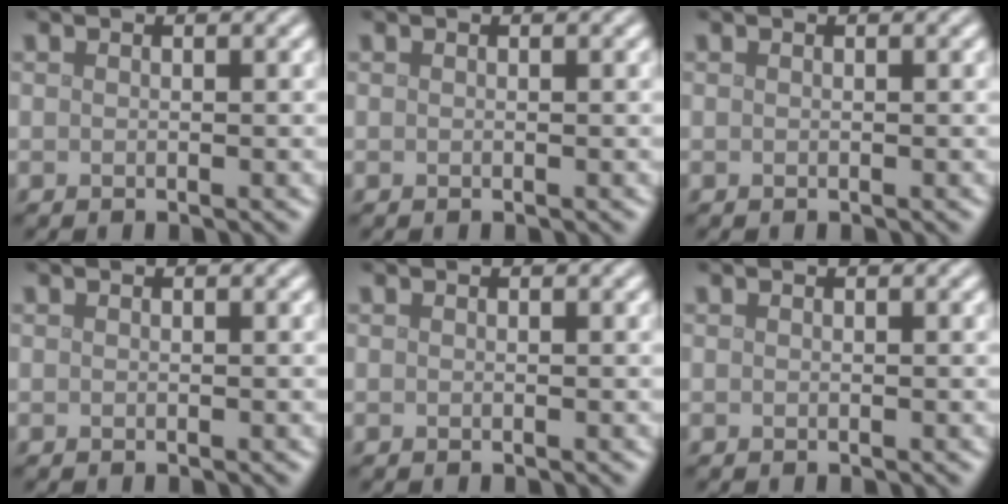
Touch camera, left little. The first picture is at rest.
{"total": 0.0}
{"total": 0.0}
{"total": 0.0}
{"total": 0.0}
{"total": 0.0}